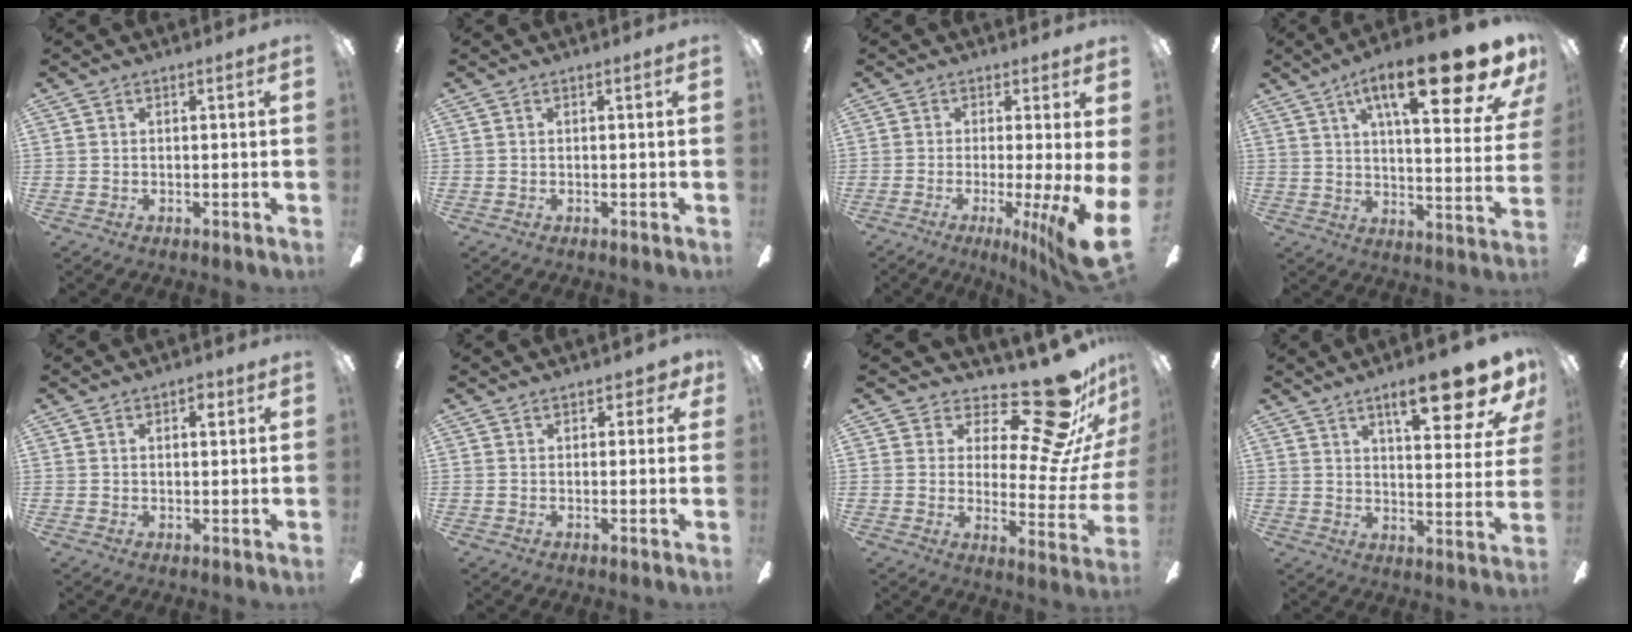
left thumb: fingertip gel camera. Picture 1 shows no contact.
{"total": 0.0}
{"total": 11.2, "force": [-3.4, 0.3, 10.7], "torque": [-0.139, -0.007, -0.046]}
{"total": 22.1, "force": [12.6, 6.2, 17.0], "torque": [-0.245, -0.069, 0.189]}
{"total": 3.2, "force": [1.6, 1.4, 2.4], "torque": [-0.027, -0.003, 0.021]}
{"total": 2.8, "force": [1.5, 1.5, 1.8], "torque": [-0.021, -0.001, 0.023]}
{"total": 19.9, "force": [15.0, 5.5, 11.8], "torque": [-0.159, -0.128, 0.244]}
{"total": 16.0, "force": [10.5, 4.1, 11.3], "torque": [-0.151, -0.059, 0.161]}